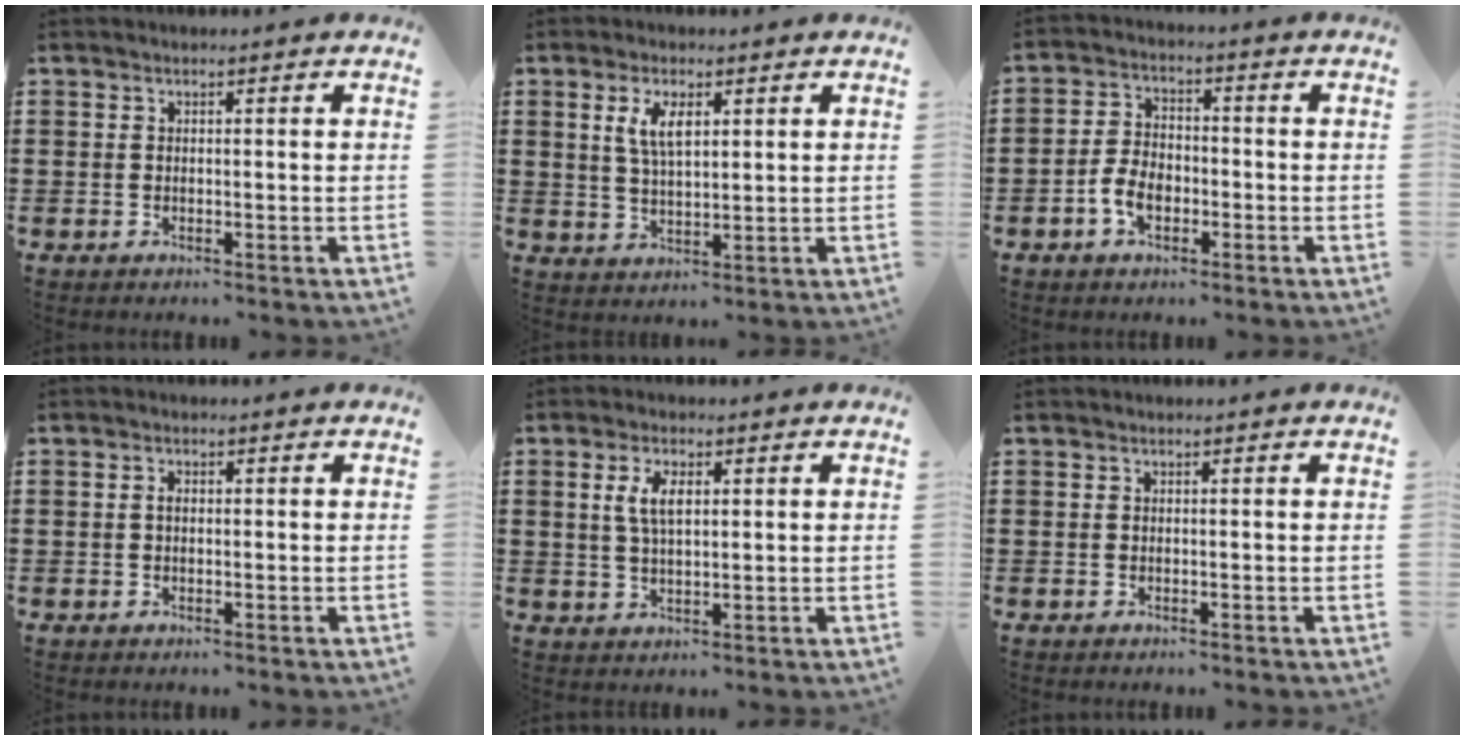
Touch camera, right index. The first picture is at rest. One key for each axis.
{"total": 4.7, "fx": 1.8, "fy": 1.9, "fz": 3.9, "tx": -0.085, "ty": 0.006, "tz": 0.030}
{"total": 4.9, "fx": -2.0, "fy": 3.0, "fz": 3.4, "tx": -0.081, "ty": 0.001, "tz": -0.042}
{"total": 1.0, "fx": 0.0, "fy": 0.5, "fz": 0.8, "tx": -0.017, "ty": 0.001, "tz": 0.000}
{"total": 4.2, "fx": 1.2, "fy": 1.7, "fz": 3.7, "tx": -0.079, "ty": 0.007, "tz": 0.019}
{"total": 0.0}